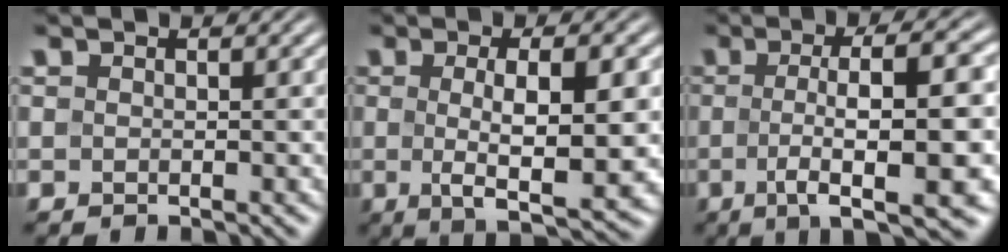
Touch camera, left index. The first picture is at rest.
{"total": 7.5, "force": [-0.3, 1.9, 7.3], "torque": [-0.112, -0.004, -0.001]}
{"total": 10.5, "force": [-1.3, 2.6, 10.1], "torque": [-0.134, 0.007, -0.024]}